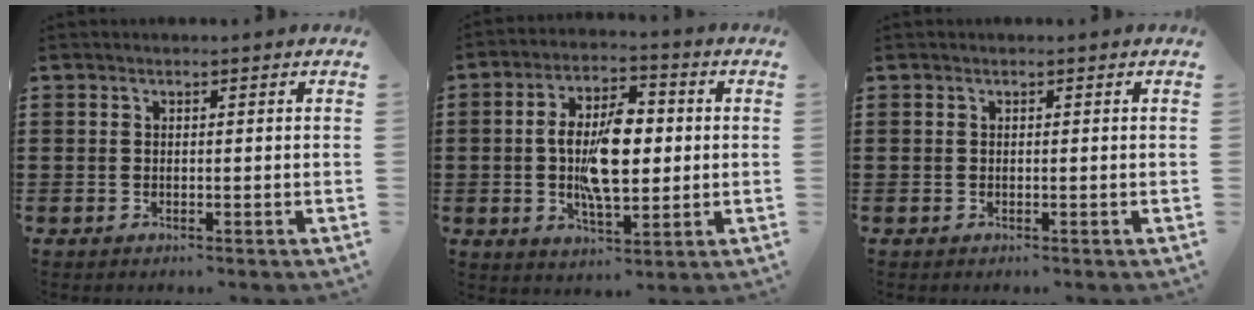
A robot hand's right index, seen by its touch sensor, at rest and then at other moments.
{"total": 10.0, "force": [-0.2, 4.5, 9.0], "torque": [-0.183, 0.002, -0.012]}
{"total": 0.0}